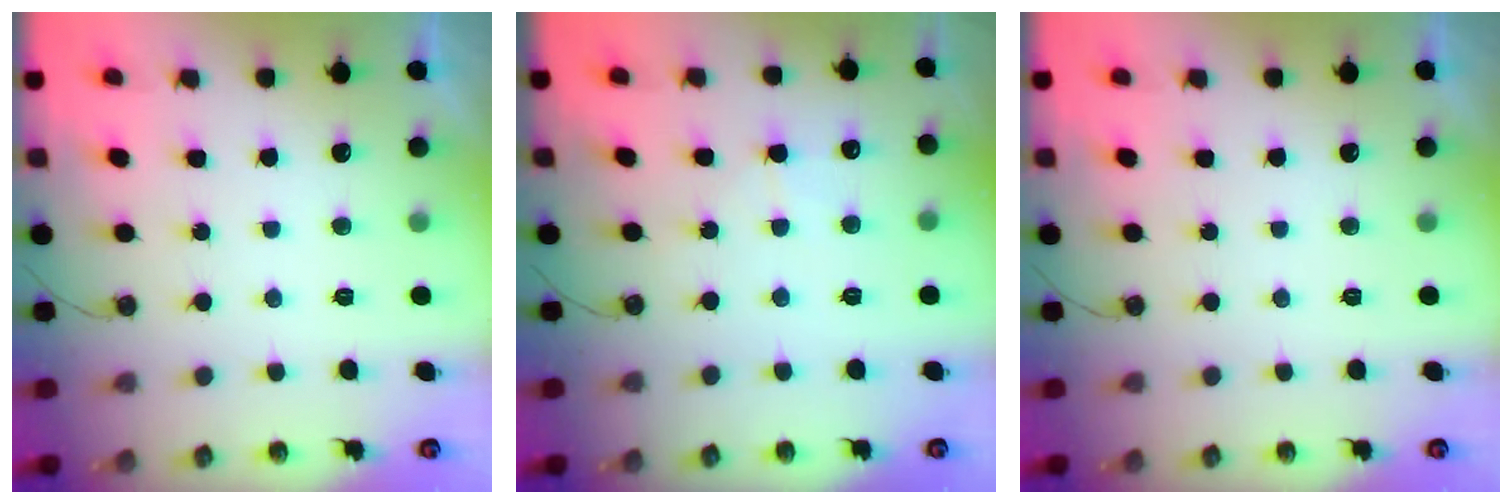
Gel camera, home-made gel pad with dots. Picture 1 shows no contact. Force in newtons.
{"total": 3.0, "press": 2.9, "slide": 0.5}
{"total": 0.0}